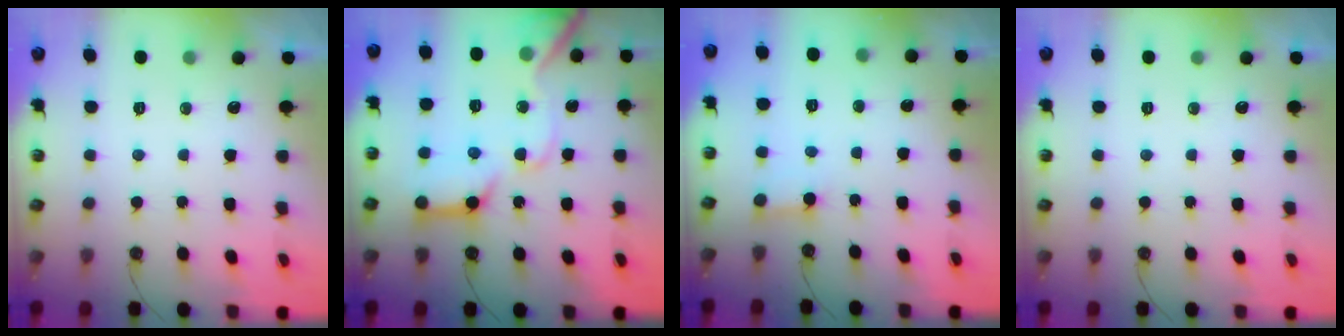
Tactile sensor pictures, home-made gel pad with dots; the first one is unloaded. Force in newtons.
{"total": 18.4, "press": 18.2, "slide": 2.0}
{"total": 2.4, "press": 2.4, "slide": 0.0}
{"total": 0.0}